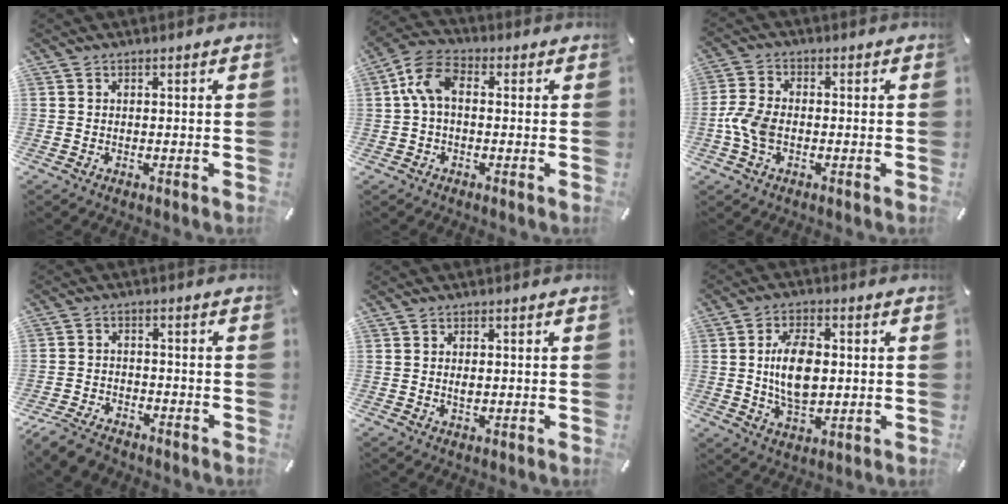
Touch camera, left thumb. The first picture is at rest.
{"total": 8.5, "force": [0.5, 5.4, 6.5], "torque": [-0.147, 0.012, 0.007]}
{"total": 6.6, "force": [-1.7, 4.2, 4.9], "torque": [-0.107, 0.008, -0.032]}
{"total": 5.1, "force": [-4.4, 1.9, 1.5], "torque": [-0.041, 0.017, -0.089]}
{"total": 1.5, "force": [0.2, 0.8, 1.2], "torque": [-0.026, 0.003, 0.002]}
{"total": 10.9, "force": [0.6, 6.5, 8.7], "torque": [-0.180, 0.001, 0.004]}